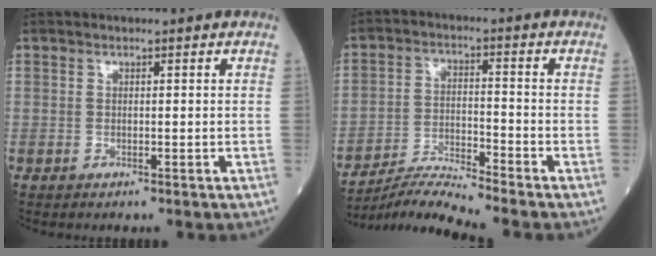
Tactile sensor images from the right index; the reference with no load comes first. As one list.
[{"total": 6.9, "force": [-6.5, -2.2, 0.8], "torque": [-0.025, -0.010, -0.123]}]